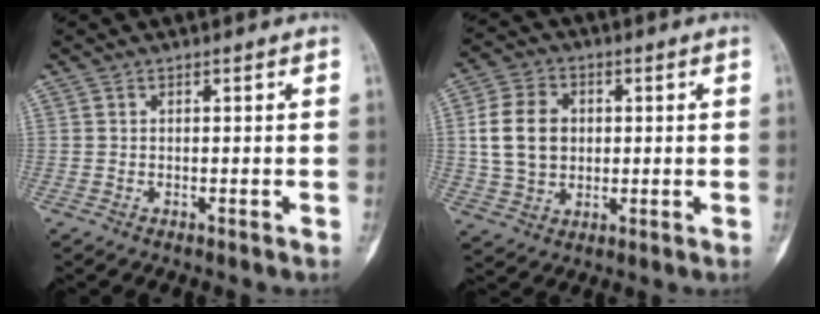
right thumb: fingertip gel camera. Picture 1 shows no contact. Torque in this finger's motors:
{"motor_torque": [0.71, 0.58, 0.46, -0.15, 0.20]}